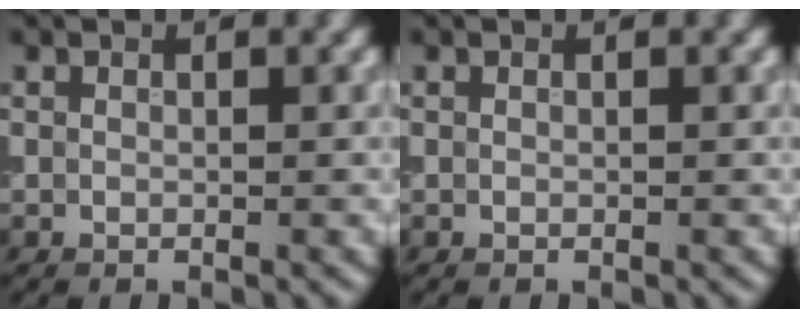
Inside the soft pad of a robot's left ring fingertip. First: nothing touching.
{"total": 0.0}